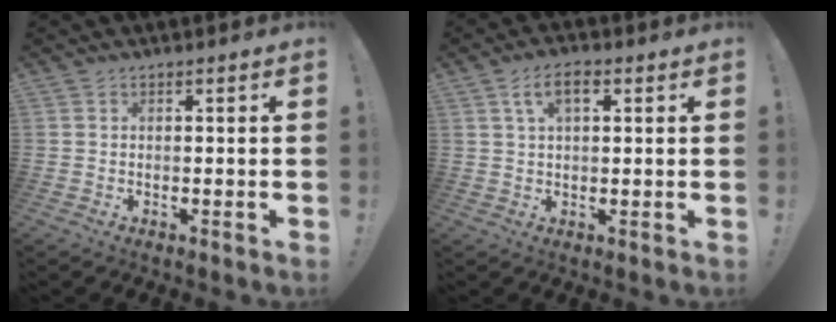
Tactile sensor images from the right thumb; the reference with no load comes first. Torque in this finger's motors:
{"motor_torque": [-0.03, 0.10, 0.32, 0.31, 0.17]}